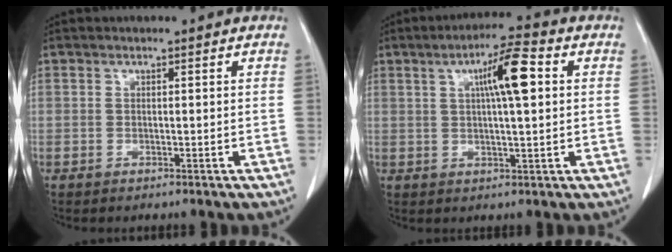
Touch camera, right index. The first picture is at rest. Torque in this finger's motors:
{"motor_torque": [0.38, 0.14, 0.21, 0.07]}